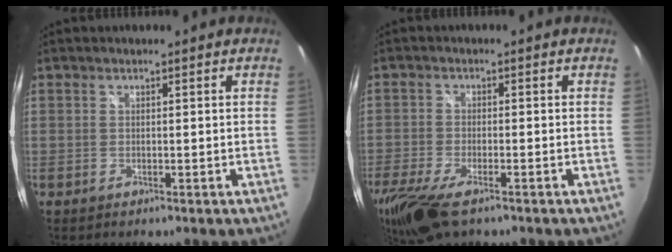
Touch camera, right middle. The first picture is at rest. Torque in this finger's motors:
{"motor_torque": [1.11, -1.03, 0.48, 0.16]}